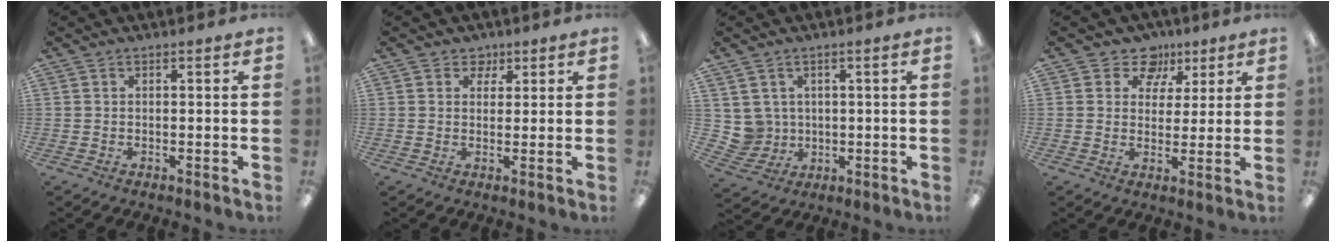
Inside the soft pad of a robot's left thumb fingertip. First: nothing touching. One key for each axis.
{"total": 3.4, "fx": 1.9, "fy": 2.8, "fz": 0.8, "tx": 0.000, "ty": -0.006, "tz": 0.030}
{"total": 5.2, "fx": 2.1, "fy": 4.8, "fz": 0.1, "tx": -0.024, "ty": -0.006, "tz": 0.044}
{"total": 8.4, "fx": 4.8, "fy": 6.5, "fz": 2.5, "tx": -0.038, "ty": -0.022, "tz": 0.085}